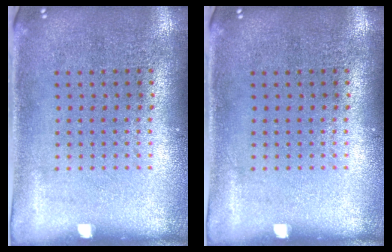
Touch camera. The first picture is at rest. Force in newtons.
{"total": 0.0}